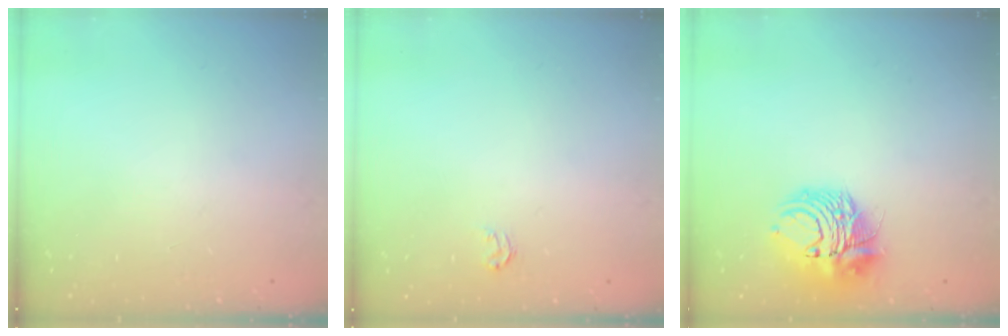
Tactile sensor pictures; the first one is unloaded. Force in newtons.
{"total": 2.9, "press": 2.9, "slide": 0.1}
{"total": 11.5, "press": 11.3, "slide": 1.6}